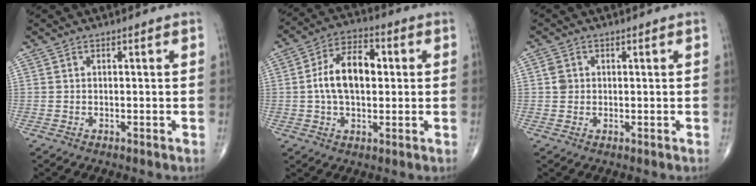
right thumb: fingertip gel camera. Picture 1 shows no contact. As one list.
[{"total": 11.5, "force": [0.8, 6.7, 9.3], "torque": [-0.158, 0.021, 0.008]}, {"total": 2.0, "force": [0.3, 1.8, 0.9], "torque": [-0.009, 0.002, 0.006]}]